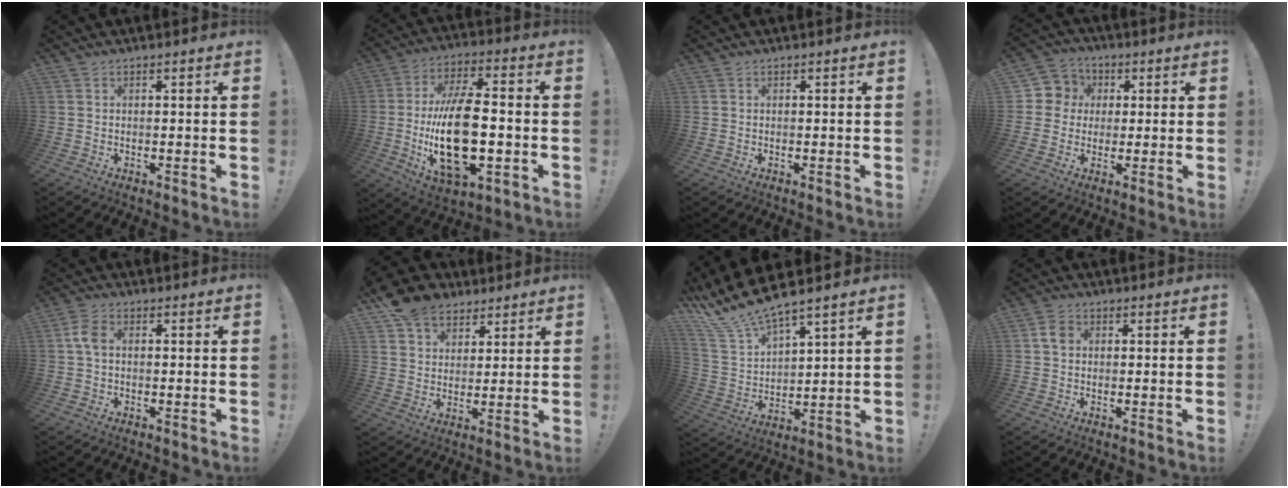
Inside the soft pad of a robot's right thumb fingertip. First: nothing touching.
{"total": 21.6, "force": [-3.0, 10.0, 19.0], "torque": [-0.371, -0.002, -0.048]}
{"total": 0.0}
{"total": 7.5, "force": [0.4, 7.4, 1.5], "torque": [-0.029, 0.003, 0.012]}
{"total": 4.7, "force": [0.4, 3.0, 3.6], "torque": [-0.070, 0.010, 0.008]}
{"total": 11.7, "force": [8.1, 7.6, 3.6], "torque": [-0.067, -0.043, 0.161]}
{"total": 12.4, "force": [11.1, 2.4, 5.2], "torque": [-0.124, -0.086, 0.202]}
{"total": 3.8, "force": [0.6, 3.0, 2.2], "torque": [-0.032, 0.004, 0.011]}